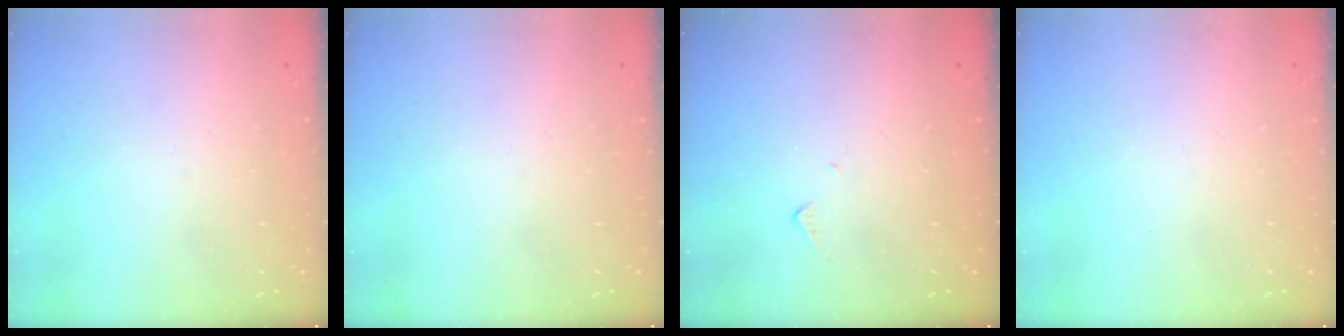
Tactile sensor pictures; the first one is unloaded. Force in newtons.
{"total": 0.0}
{"total": 6.2, "press": 6.2, "slide": 0.4}
{"total": 0.0}